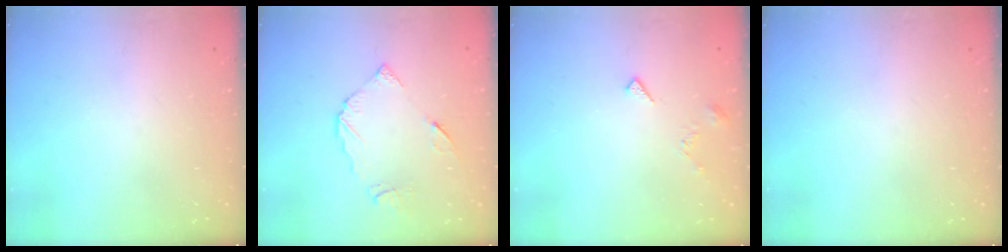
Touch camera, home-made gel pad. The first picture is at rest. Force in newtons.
{"total": 7.7, "press": 7.7, "slide": 0.5}
{"total": 3.4, "press": 3.4, "slide": 0.4}
{"total": 0.0}